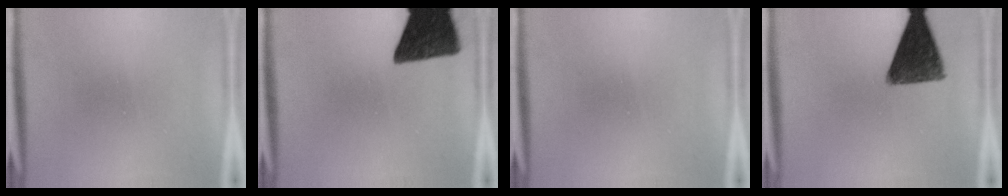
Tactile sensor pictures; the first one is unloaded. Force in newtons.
{"total": 15.1}
{"total": 0.0}
{"total": 12.6}